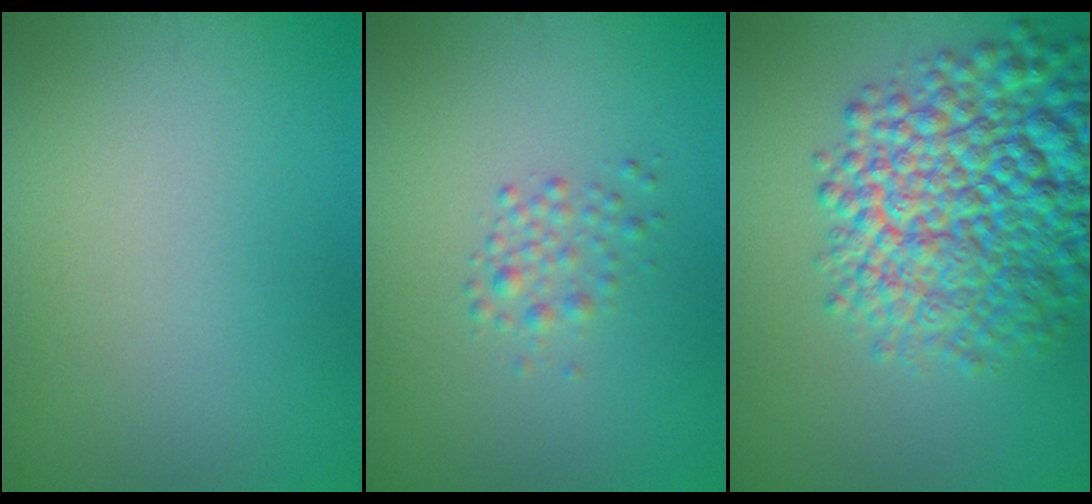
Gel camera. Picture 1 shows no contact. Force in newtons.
{"total": 1.6, "press": 1.6, "slide": 0.0}
{"total": 11.7, "press": 11.7, "slide": 0.6}